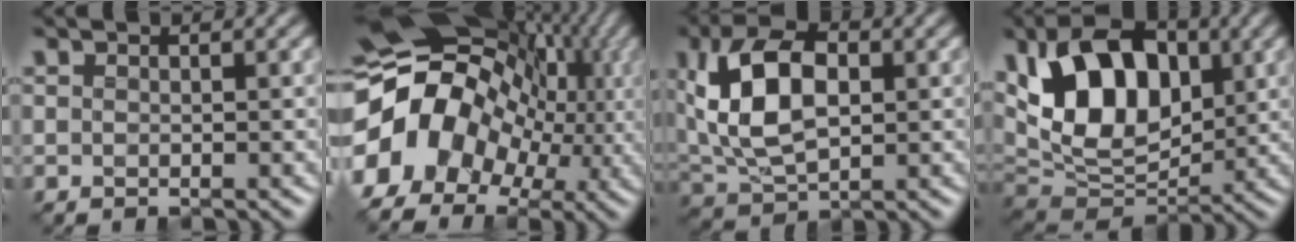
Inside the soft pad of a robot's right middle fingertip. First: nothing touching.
{"total": 15.5, "force": [-1.4, 12.2, 9.6], "torque": [-0.175, 0.005, -0.032]}
{"total": 8.9, "force": [1.0, 5.2, 7.2], "torque": [-0.147, 0.011, 0.005]}
{"total": 11.6, "force": [2.7, 7.1, 8.7], "torque": [-0.144, 0.015, 0.031]}